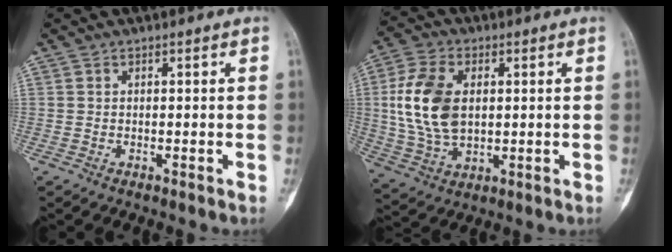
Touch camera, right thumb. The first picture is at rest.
{"total": 13.7, "force": [1.8, 8.5, 10.7], "torque": [-0.212, 0.000, 0.037]}